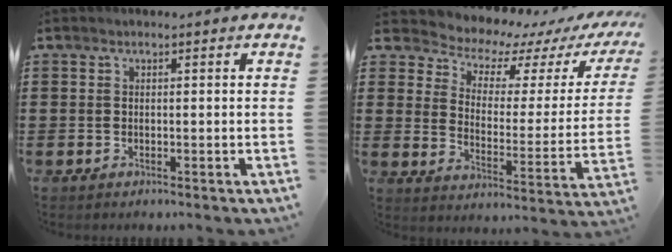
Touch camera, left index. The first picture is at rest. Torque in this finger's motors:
{"motor_torque": [2.14, 0.00, 0.32, -0.01]}